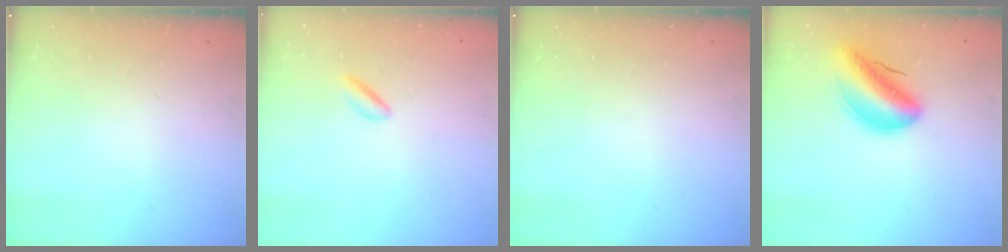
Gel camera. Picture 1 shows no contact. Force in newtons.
{"total": 1.8, "press": 1.6, "slide": 0.9}
{"total": 0.0}
{"total": 12.9, "press": 12.3, "slide": 3.8}